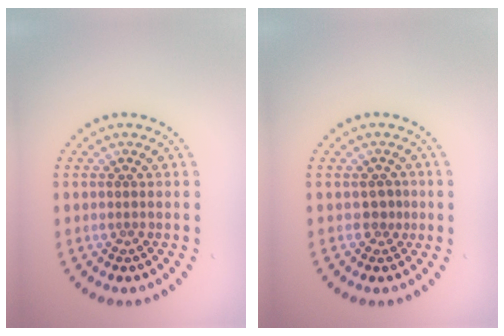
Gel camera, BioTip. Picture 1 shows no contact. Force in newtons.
{"total": 1.3, "press": 1.0, "slide": 0.9}